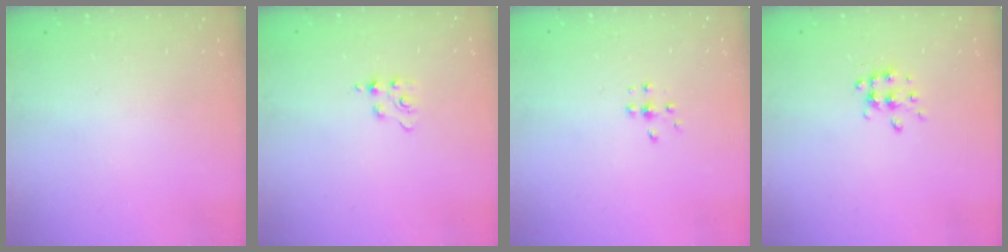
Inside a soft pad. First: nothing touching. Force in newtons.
{"total": 2.8, "press": 2.8, "slide": 0.4}
{"total": 4.1, "press": 4.1, "slide": 0.6}
{"total": 7.0, "press": 7.0, "slide": 0.6}